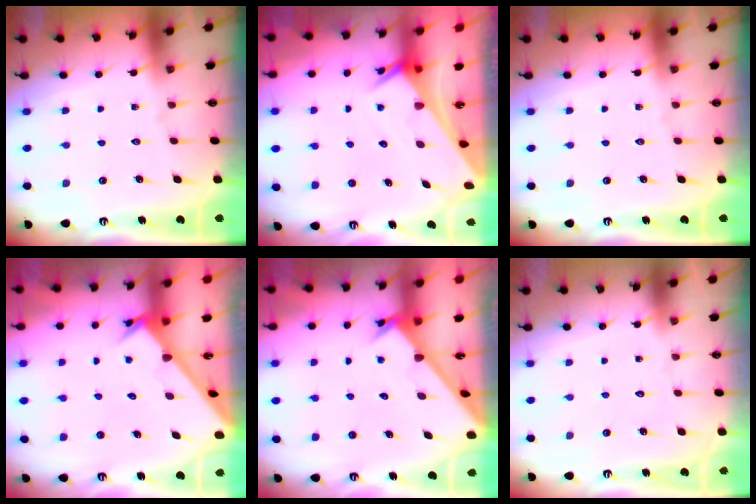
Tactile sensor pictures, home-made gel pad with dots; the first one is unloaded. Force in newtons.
{"total": 2.4, "press": 2.4, "slide": 0.1}
{"total": 0.0}
{"total": 2.4, "press": 2.4, "slide": 0.2}
{"total": 2.4, "press": 2.4, "slide": 0.2}
{"total": 1.6, "press": 1.5, "slide": 0.1}